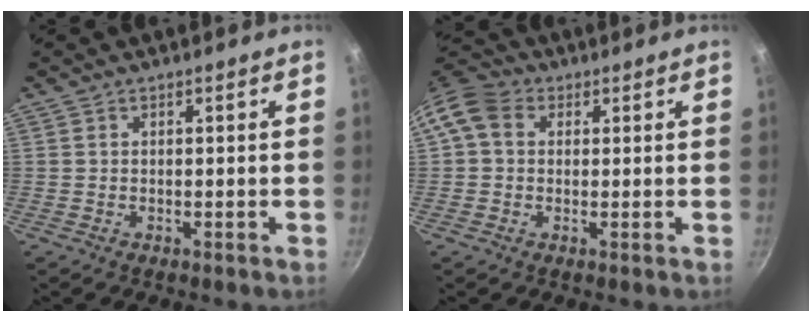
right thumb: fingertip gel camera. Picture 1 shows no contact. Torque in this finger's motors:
{"motor_torque": [0.41, 1.54, 0.57, -0.59, 0.22]}